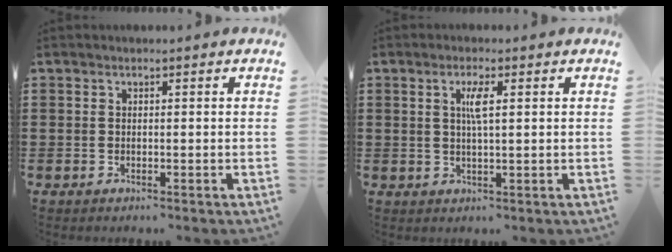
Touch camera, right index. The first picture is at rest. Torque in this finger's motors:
{"motor_torque": [0.57, -0.12, 0.25, 0.03]}